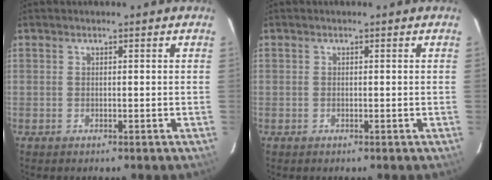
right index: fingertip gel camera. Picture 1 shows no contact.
{"total": 0.0}